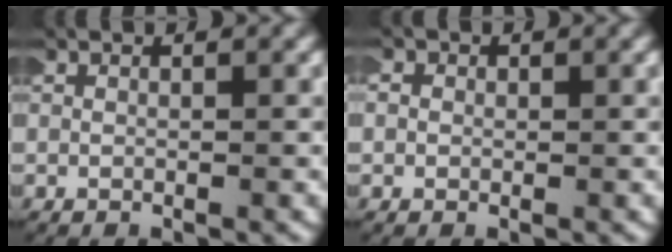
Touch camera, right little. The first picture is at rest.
{"total": 1.2, "force": [0.0, 1.2, 0.1], "torque": [-0.006, 0.003, -0.006]}